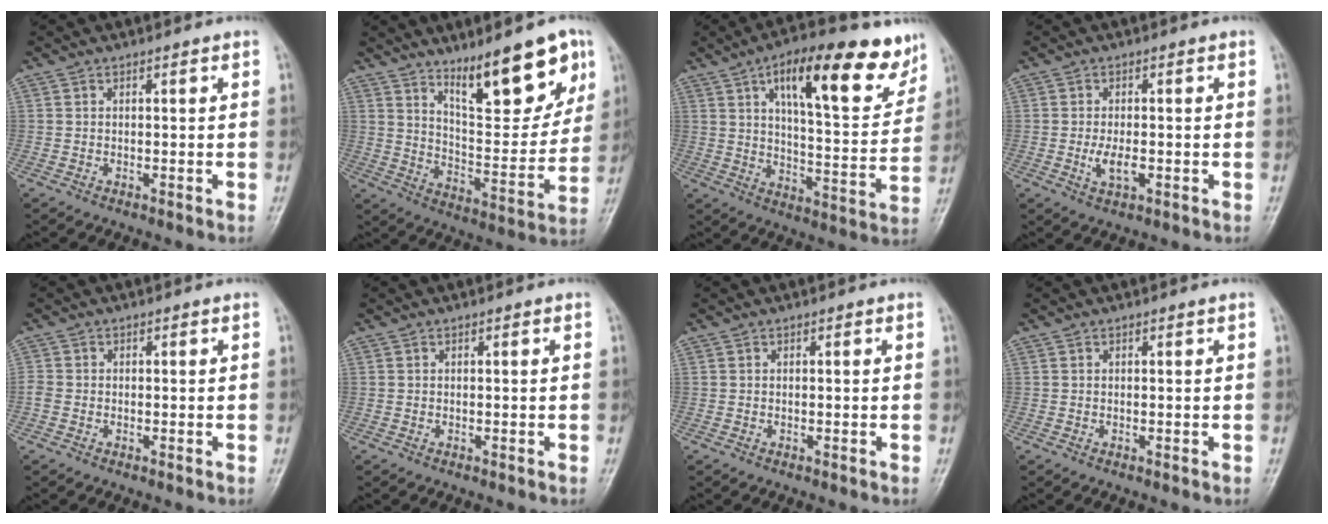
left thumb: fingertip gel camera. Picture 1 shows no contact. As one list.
[{"total": 17.1, "force": [10.7, 5.4, 12.2], "torque": [-0.138, -0.065, 0.177]}, {"total": 20.9, "force": [11.3, 7.5, 16.0], "torque": [-0.188, -0.038, 0.169]}, {"total": 3.8, "force": [-0.8, 1.8, 3.3], "torque": [-0.063, -0.004, -0.015]}, {"total": 1.5, "force": [-0.5, 1.2, 0.8], "torque": [-0.018, 0.000, -0.014]}, {"total": 0.0}, {"total": 0.0}, {"total": 0.0}]